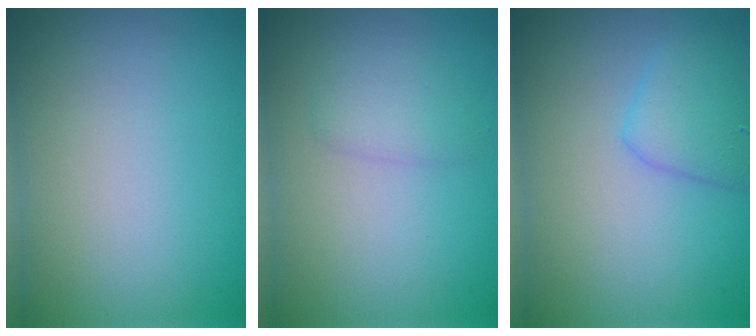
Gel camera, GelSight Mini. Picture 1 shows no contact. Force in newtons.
{"total": 1.6, "press": 1.6, "slide": 0.1}
{"total": 2.6, "press": 2.6, "slide": 0.2}